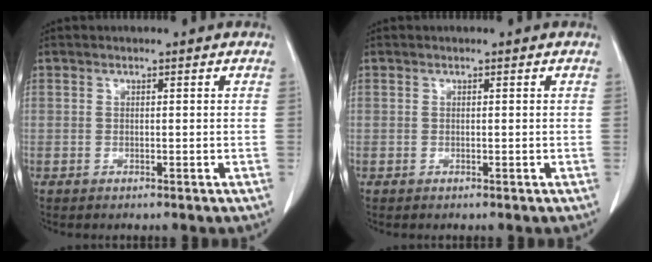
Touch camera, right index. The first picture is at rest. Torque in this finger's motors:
{"motor_torque": [-0.01, 0.00, 0.04, 0.00]}